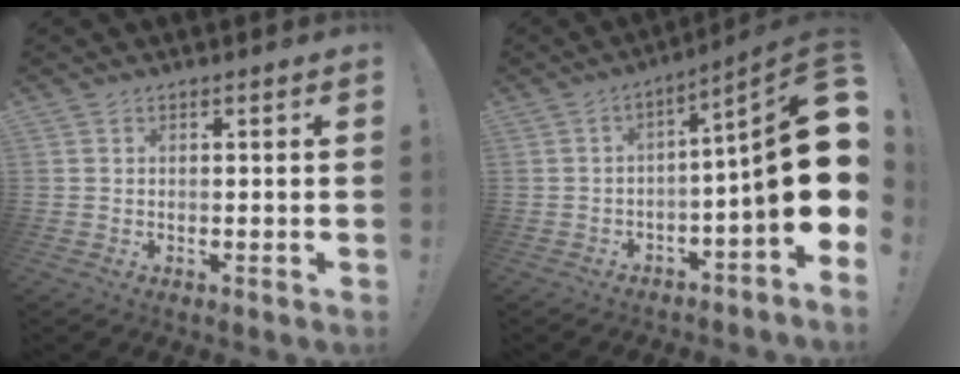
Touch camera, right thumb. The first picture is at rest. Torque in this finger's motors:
{"motor_torque": [2.67, 2.33, 1.40, -1.37, 0.11]}